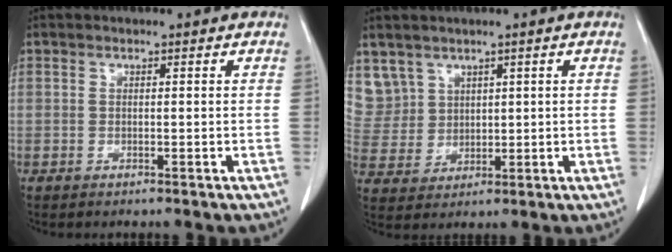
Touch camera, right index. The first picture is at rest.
{"total": 7.2, "force": [4.3, 5.7, 0.1], "torque": [-0.009, 0.017, 0.106]}